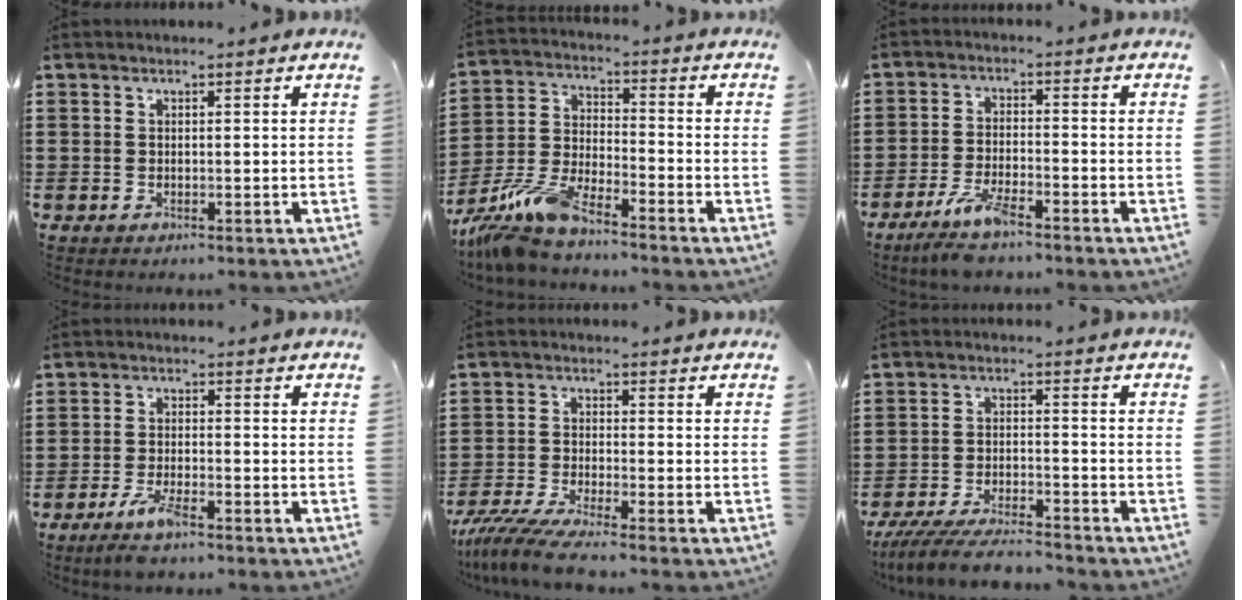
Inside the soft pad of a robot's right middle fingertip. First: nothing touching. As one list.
[{"total": 9.1, "force": [-8.0, 0.9, 4.1], "torque": [-0.104, -0.005, -0.162]}, {"total": 6.0, "force": [-4.5, 1.0, 3.7], "torque": [-0.086, -0.011, -0.088]}, {"total": 4.4, "force": [-3.2, 0.7, 3.0], "torque": [-0.075, -0.011, -0.065]}, {"total": 5.7, "force": [-5.2, -0.1, 2.5], "torque": [-0.069, -0.024, -0.103]}, {"total": 6.7, "force": [-6.2, 0.6, 2.3], "torque": [-0.051, -0.004, -0.120]}]